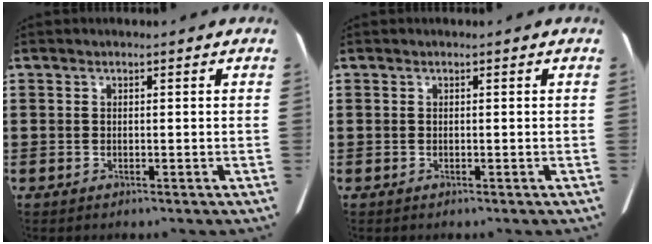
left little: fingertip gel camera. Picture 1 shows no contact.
{"total": 0.0}